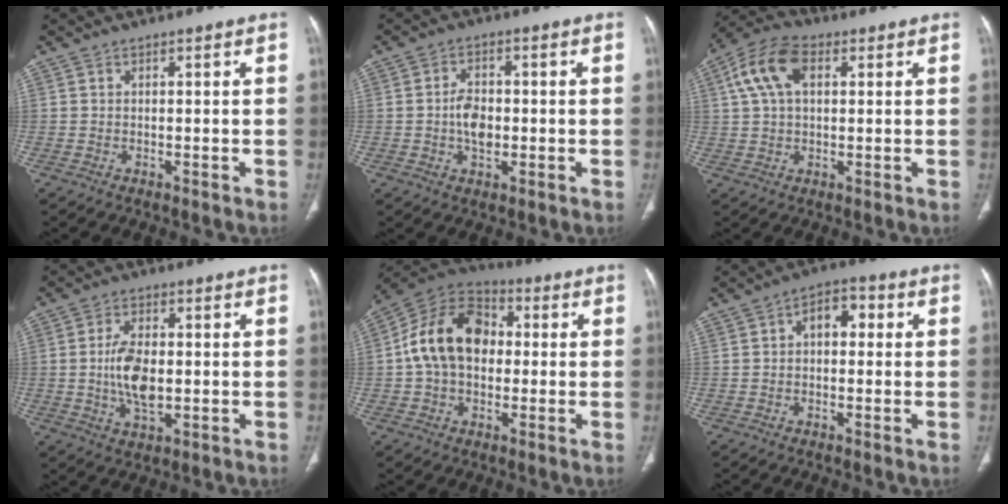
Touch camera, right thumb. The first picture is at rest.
{"total": 5.4, "force": [-0.6, 3.5, 4.1], "torque": [-0.064, 0.007, -0.012]}
{"total": 10.3, "force": [3.1, 6.2, 7.7], "torque": [-0.154, 0.023, 0.051]}
{"total": 8.6, "force": [-0.4, 4.5, 7.3], "torque": [-0.137, -0.002, -0.005]}
{"total": 15.8, "force": [0.8, 11.3, 11.0], "torque": [-0.177, 0.033, 0.001]}
{"total": 6.6, "force": [0.9, 4.2, 5.1], "torque": [-0.051, 0.023, 0.004]}